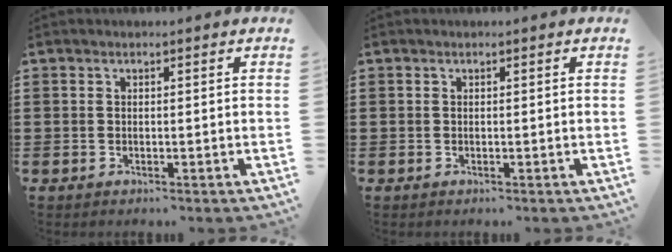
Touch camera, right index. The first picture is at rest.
{"total": 0.0}